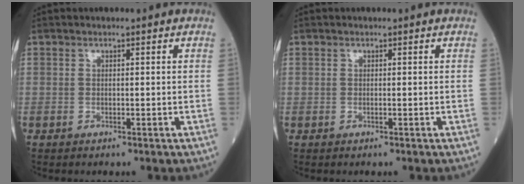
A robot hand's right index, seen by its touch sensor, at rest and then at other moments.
{"total": 0.0}